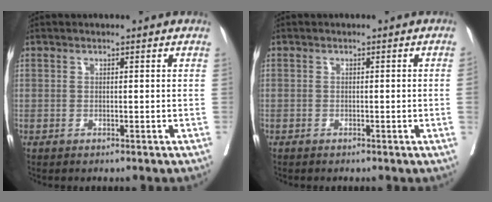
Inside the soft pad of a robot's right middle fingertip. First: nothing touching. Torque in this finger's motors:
{"motor_torque": [0.96, -1.18, -0.01, -0.21]}